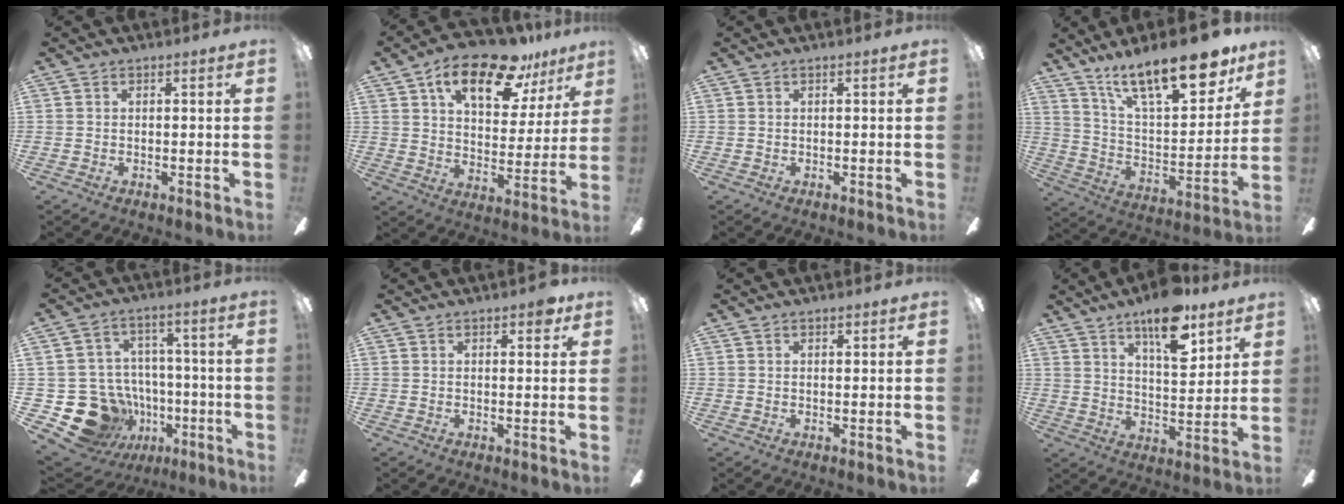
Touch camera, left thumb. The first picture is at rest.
{"total": 18.9, "force": [11.8, 8.4, 12.1], "torque": [-0.189, -0.055, 0.197]}
{"total": 0.0}
{"total": 22.8, "force": [15.9, 8.1, 14.1], "torque": [-0.217, -0.096, 0.268]}
{"total": 17.1, "force": [-6.7, 14.1, 7.0], "torque": [-0.146, 0.045, -0.087]}
{"total": 2.8, "force": [1.7, 1.1, 1.9], "torque": [-0.017, -0.005, 0.024]}
{"total": 0.7, "force": [0.6, 0.3, 0.3], "torque": [0.000, -0.002, 0.009]}
{"total": 14.2, "force": [9.9, 5.0, 8.8], "torque": [-0.138, -0.047, 0.166]}